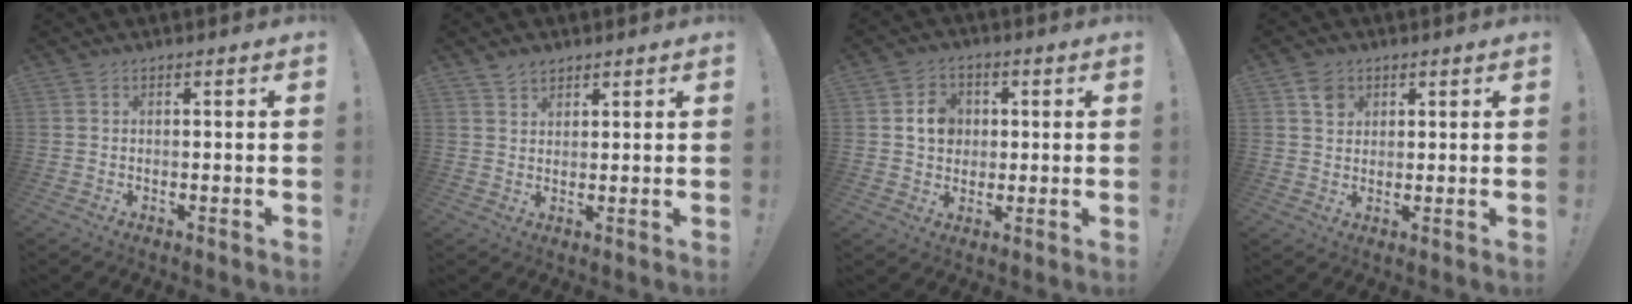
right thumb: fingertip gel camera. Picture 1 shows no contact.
{"total": 3.1, "force": [2.5, 1.7, 0.6], "torque": [-0.005, -0.016, 0.047]}
{"total": 7.8, "force": [1.7, 6.8, 3.4], "torque": [-0.044, 0.002, 0.033]}
{"total": 4.3, "force": [2.2, 3.4, 1.1], "torque": [-0.010, -0.006, 0.041]}